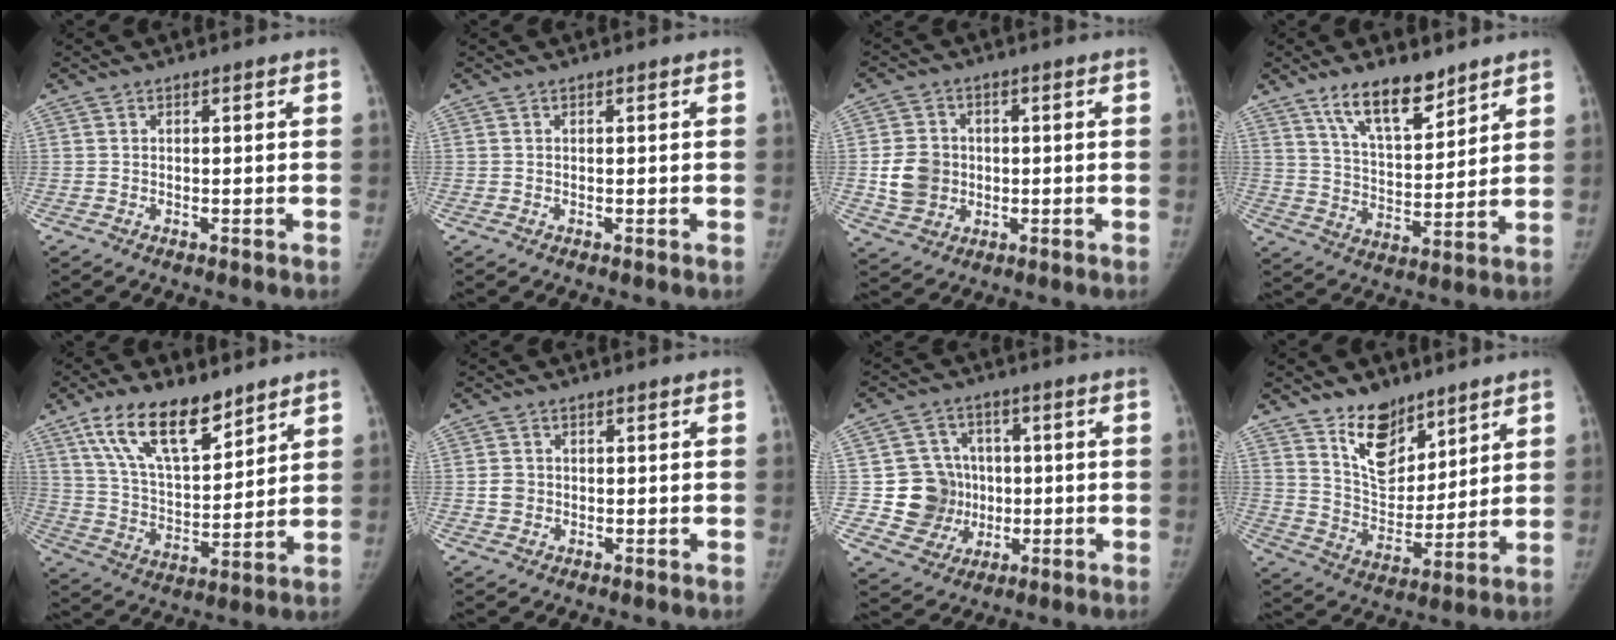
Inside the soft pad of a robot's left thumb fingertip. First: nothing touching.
{"total": 0.0}
{"total": 8.3, "force": [-0.4, 7.3, 3.9], "torque": [-0.049, 0.005, -0.003]}
{"total": 11.9, "force": [8.5, 4.6, 7.0], "torque": [-0.094, -0.059, 0.155]}
{"total": 16.3, "force": [10.6, 7.1, 10.2], "torque": [-0.145, -0.053, 0.198]}
{"total": 2.5, "force": [0.0, 2.3, 1.0], "torque": [-0.007, 0.004, 0.001]}
{"total": 11.3, "force": [-0.3, 10.8, 3.4], "torque": [-0.009, 0.014, 0.006]}
{"total": 12.4, "force": [8.6, 6.9, 5.7], "torque": [-0.056, -0.067, 0.160]}